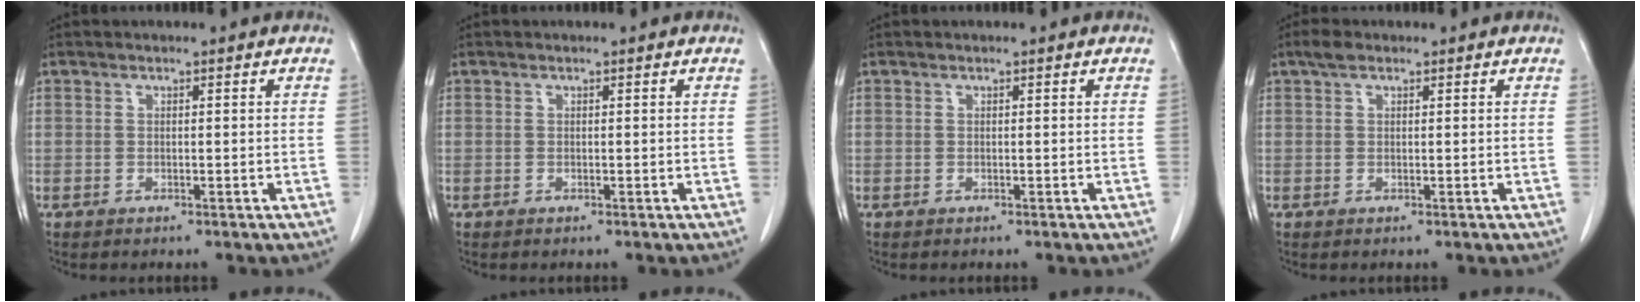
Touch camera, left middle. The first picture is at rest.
{"total": 0.0}
{"total": 0.0}
{"total": 1.7, "force": [1.2, 0.8, 1.0], "torque": [-0.022, 0.013, 0.020]}